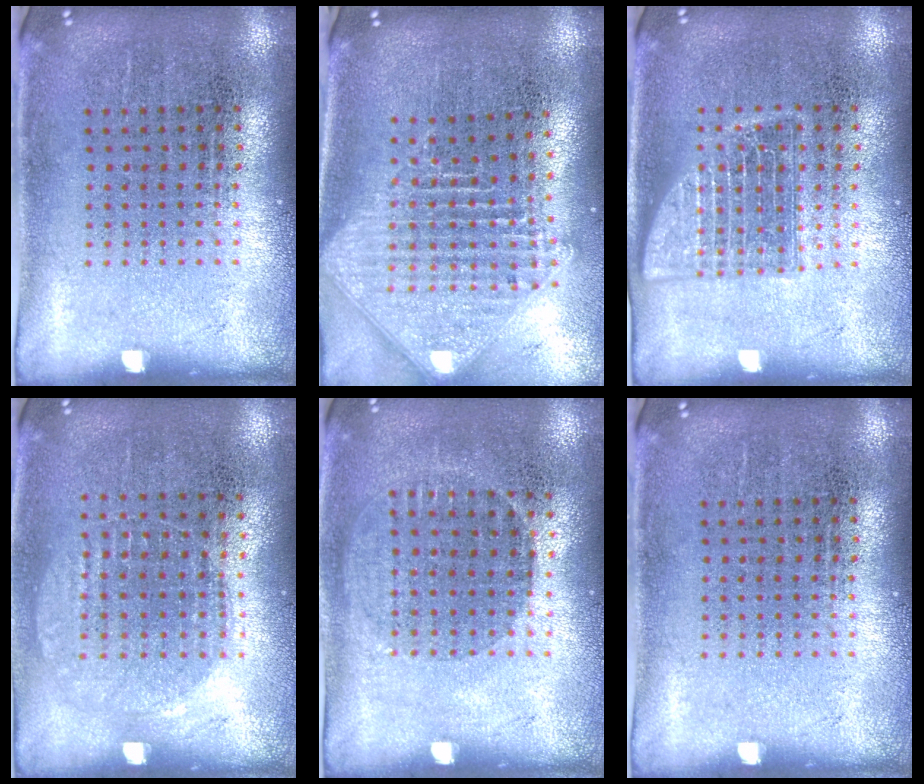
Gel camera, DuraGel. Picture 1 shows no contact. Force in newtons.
{"total": 2.5, "press": 1.8, "slide": 1.6}
{"total": 1.8, "press": 1.7, "slide": 0.3}
{"total": 0.9, "press": 0.9, "slide": 0.3}
{"total": 1.0, "press": 0.8, "slide": 0.5}
{"total": 0.0}